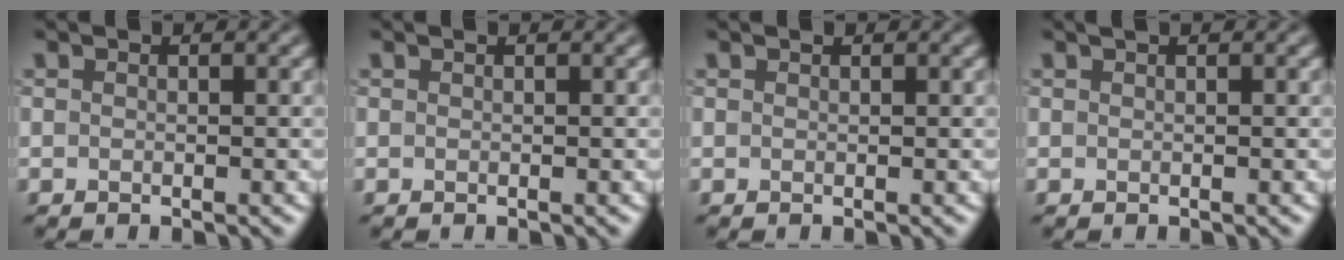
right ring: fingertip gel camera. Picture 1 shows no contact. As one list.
[{"total": 0.0}, {"total": 0.0}, {"total": 0.0}]